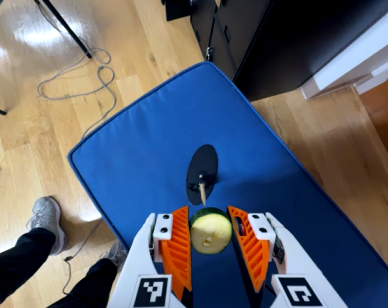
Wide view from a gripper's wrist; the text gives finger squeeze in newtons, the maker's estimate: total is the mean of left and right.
{"total": 7.2, "left": 6.3, "right": 8.1}